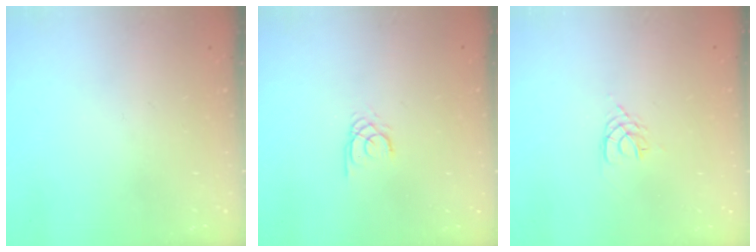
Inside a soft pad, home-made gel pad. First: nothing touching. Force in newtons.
{"total": 1.7, "press": 1.7, "slide": 0.2}
{"total": 2.4, "press": 2.3, "slide": 0.4}